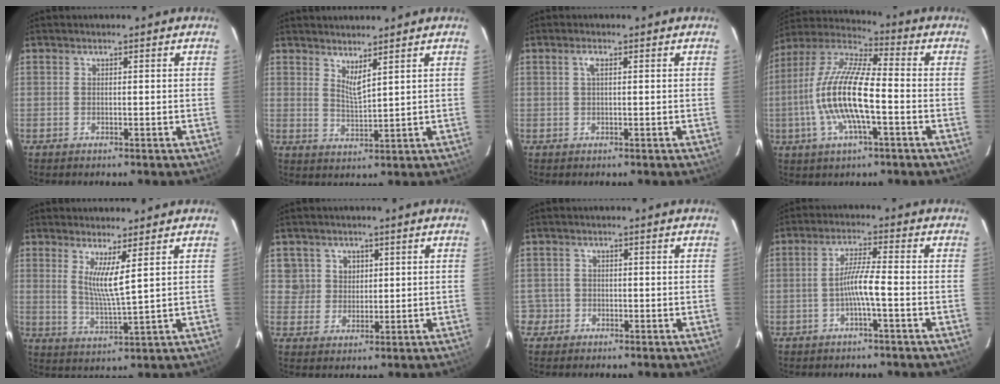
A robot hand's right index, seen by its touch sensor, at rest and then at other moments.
{"total": 3.6, "force": [2.9, 0.1, 2.0], "torque": [-0.035, -0.008, 0.049]}
{"total": 1.4, "force": [0.4, 0.3, 1.3], "torque": [-0.025, 0.004, 0.006]}
{"total": 15.9, "force": [-3.3, 4.2, 14.9], "torque": [-0.293, 0.000, -0.070]}
{"total": 5.7, "force": [2.8, -0.3, 5.0], "torque": [-0.095, -0.020, 0.049]}
{"total": 4.7, "force": [1.7, 4.4, 0.4], "torque": [0.014, 0.028, 0.037]}
{"total": 2.7, "force": [-1.1, 2.5, -0.2], "torque": [0.007, 0.020, -0.015]}
{"total": 4.8, "force": [-1.8, -0.4, 4.4], "torque": [-0.089, 0.005, -0.033]}